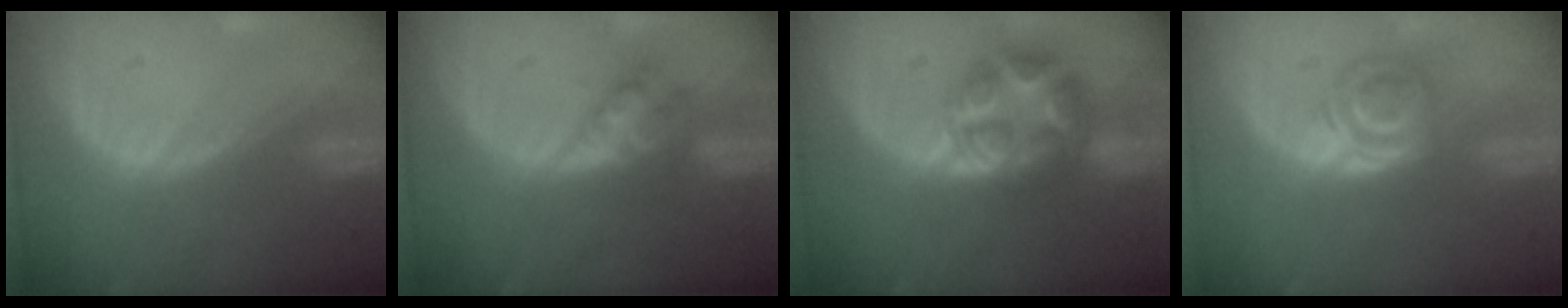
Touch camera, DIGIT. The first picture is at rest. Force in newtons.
{"total": 3.7, "press": 3.7, "slide": 0.3}
{"total": 7.9, "press": 7.9, "slide": 0.5}
{"total": 5.3, "press": 5.0, "slide": 1.7}